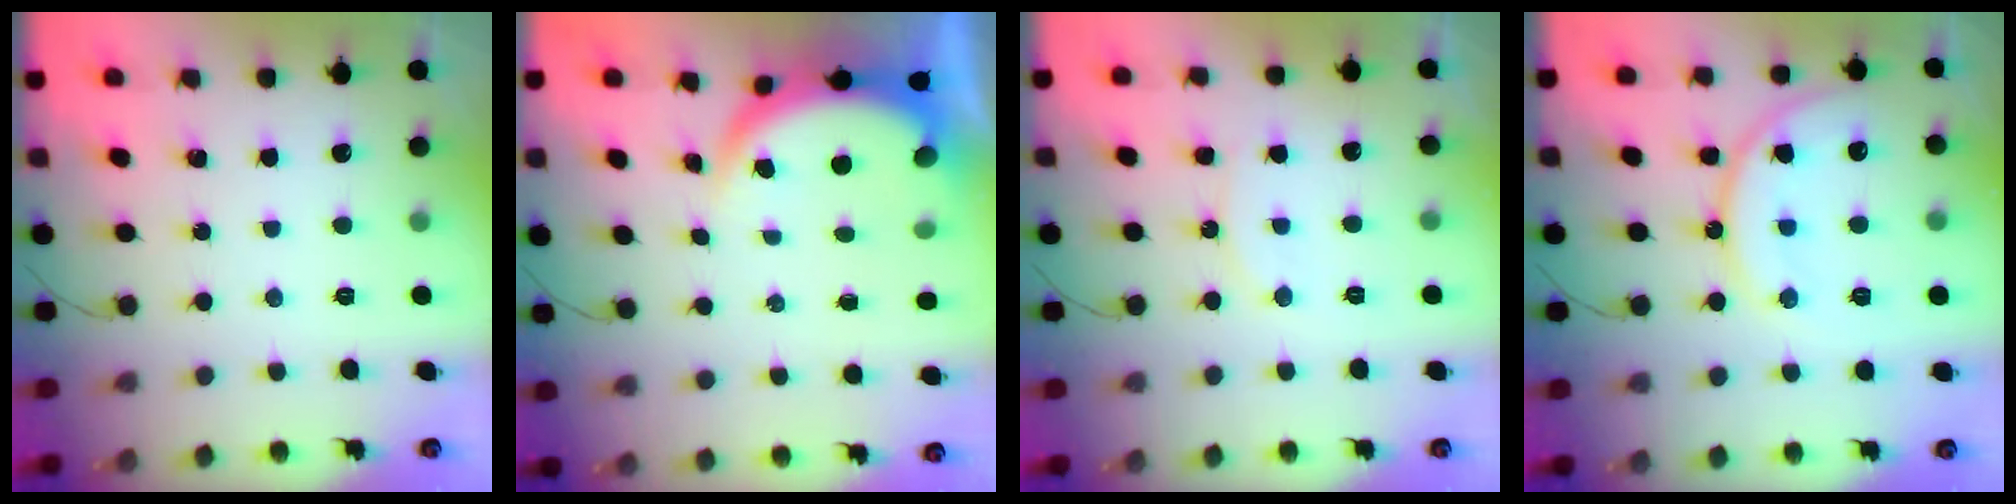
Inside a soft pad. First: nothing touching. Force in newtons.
{"total": 5.1, "press": 5.1, "slide": 0.2}
{"total": 7.3, "press": 6.9, "slide": 2.5}
{"total": 14.6, "press": 14.5, "slide": 1.3}